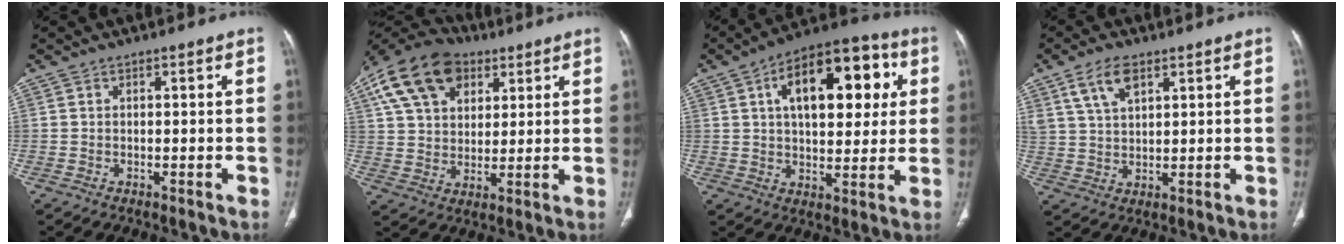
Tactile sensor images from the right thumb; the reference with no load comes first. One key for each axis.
{"total": 17.9, "fx": 8.1, "fy": 11.8, "fz": 10.7, "tx": -0.185, "ty": 0.006, "tz": 0.140}
{"total": 20.1, "fx": 5.8, "fy": 10.5, "fz": 16.2, "tx": -0.196, "ty": 0.014, "tz": 0.079}
{"total": 7.0, "fx": 3.8, "fy": 3.4, "fz": 4.7, "tx": -0.085, "ty": -0.011, "tz": 0.080}